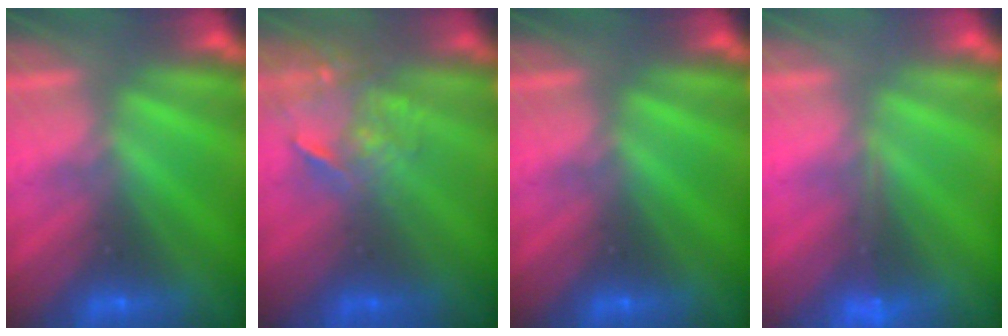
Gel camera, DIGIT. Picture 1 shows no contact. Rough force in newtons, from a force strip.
{"total": 3.7}
{"total": 0.0}
{"total": 1.8}